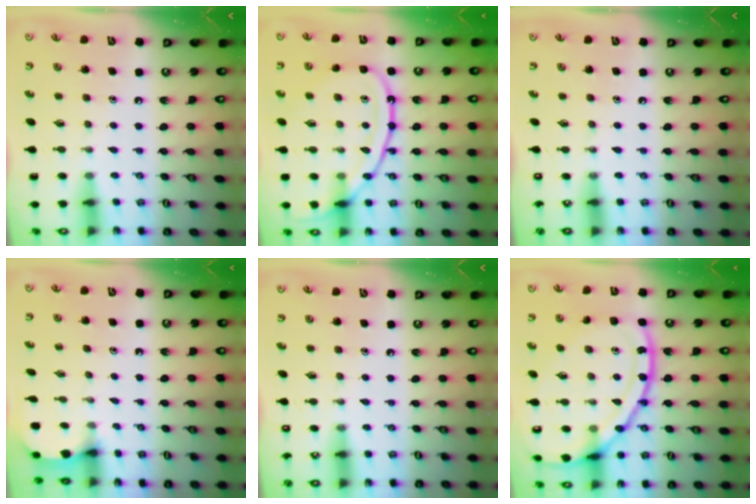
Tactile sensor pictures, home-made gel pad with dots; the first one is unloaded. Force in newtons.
{"total": 16.8, "press": 16.7, "slide": 1.4}
{"total": 0.0}
{"total": 2.6, "press": 2.6, "slide": 0.4}
{"total": 0.0}
{"total": 19.6, "press": 19.5, "slide": 2.0}